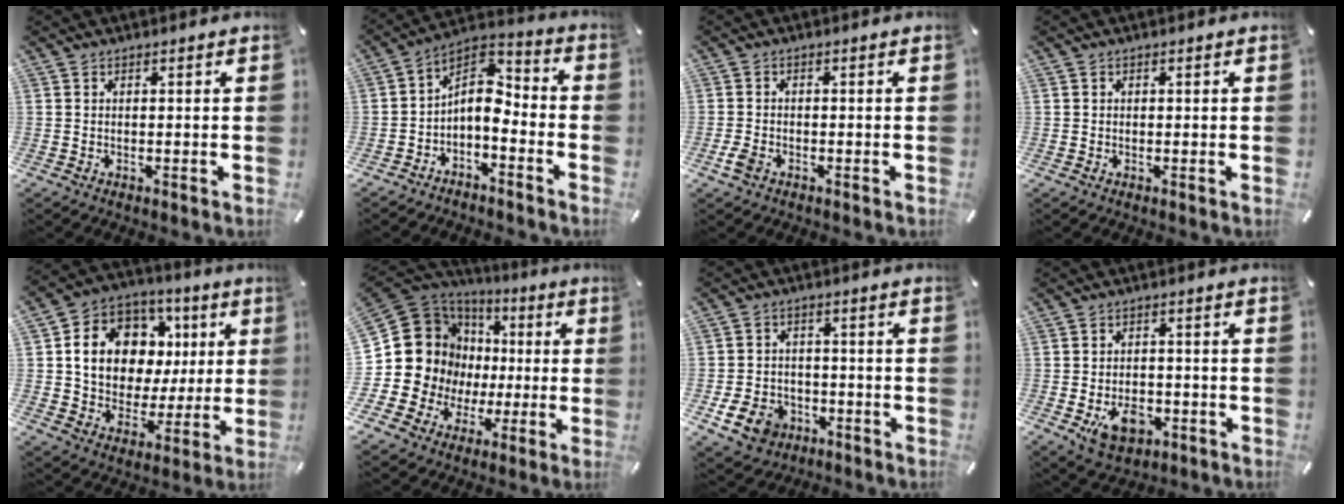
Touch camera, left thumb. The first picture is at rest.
{"total": 8.2, "force": [-2.2, 5.5, 5.6], "torque": [-0.107, 0.000, -0.046]}
{"total": 3.0, "force": [-1.5, 1.7, 1.9], "torque": [-0.052, -0.003, -0.032]}
{"total": 0.6, "force": [0.0, 0.6, 0.0], "torque": [0.002, 0.007, -0.002]}
{"total": 15.4, "force": [3.7, 12.4, 8.2], "torque": [-0.140, -0.014, 0.078]}
{"total": 17.6, "force": [1.1, 16.2, 6.6], "torque": [-0.142, -0.029, 0.047]}
{"total": 8.5, "force": [-3.7, 6.7, 3.7], "torque": [-0.082, 0.022, -0.069]}
{"total": 8.0, "force": [-2.7, 5.6, 5.1], "torque": [-0.085, 0.007, -0.047]}